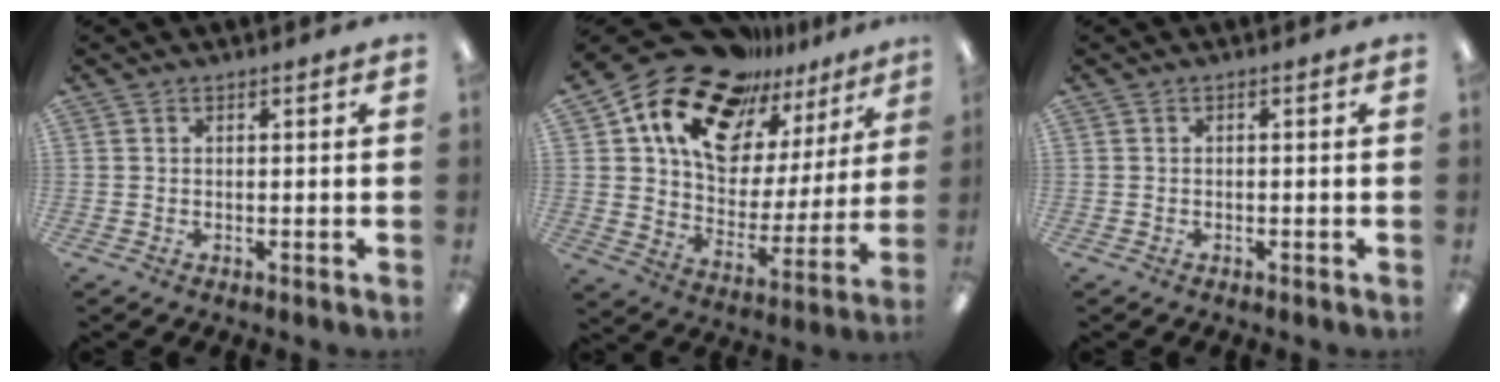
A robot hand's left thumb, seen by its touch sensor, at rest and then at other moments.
{"total": 19.8, "force": [14.6, 10.6, 8.1], "torque": [-0.155, -0.107, 0.258]}
{"total": 0.0}